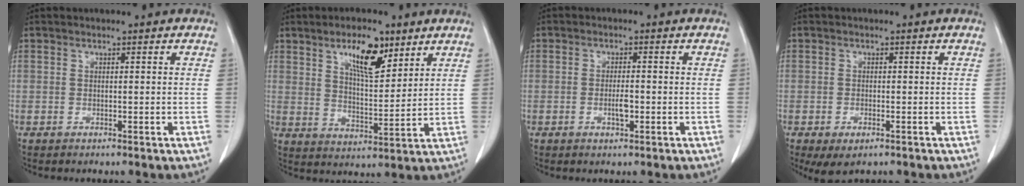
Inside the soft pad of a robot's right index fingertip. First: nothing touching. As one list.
[{"total": 9.0, "force": [5.3, 2.9, 6.6], "torque": [-0.117, 0.002, 0.096]}, {"total": 2.4, "force": [-0.7, 0.6, 2.2], "torque": [-0.042, 0.000, -0.008]}, {"total": 3.4, "force": [-1.8, 1.5, 2.5], "torque": [-0.044, -0.006, -0.020]}]